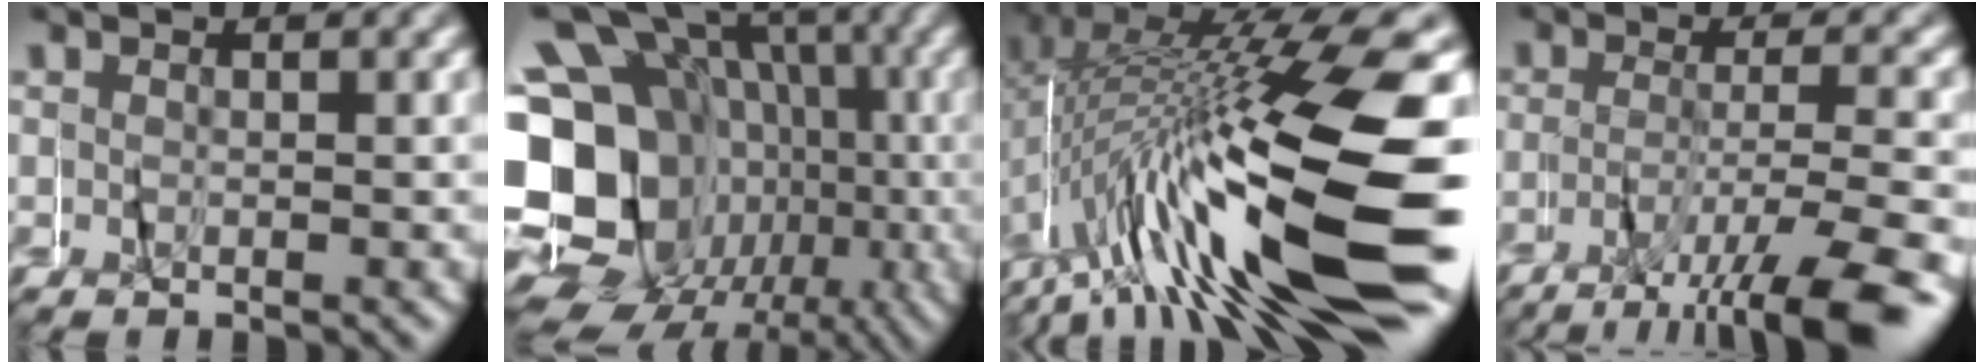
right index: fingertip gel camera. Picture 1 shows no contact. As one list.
[{"total": 18.0, "force": [-3.3, 14.1, 10.6], "torque": [-0.200, -0.038, -0.052]}, {"total": 13.4, "force": [-3.3, 3.6, 12.4], "torque": [-0.211, 0.000, -0.036]}, {"total": 7.5, "force": [-5.3, 0.9, 5.2], "torque": [-0.087, -0.017, -0.081]}]